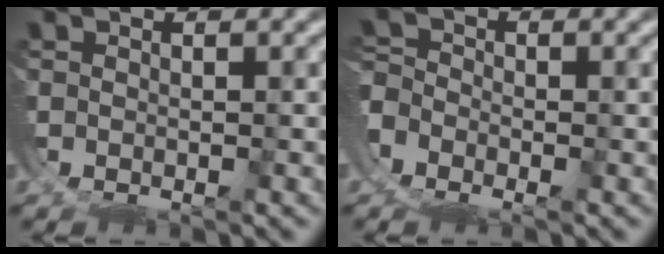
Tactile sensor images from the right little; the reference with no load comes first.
{"total": 3.0, "force": [-1.6, 2.6, 0.4], "torque": [-0.017, -0.005, -0.038]}